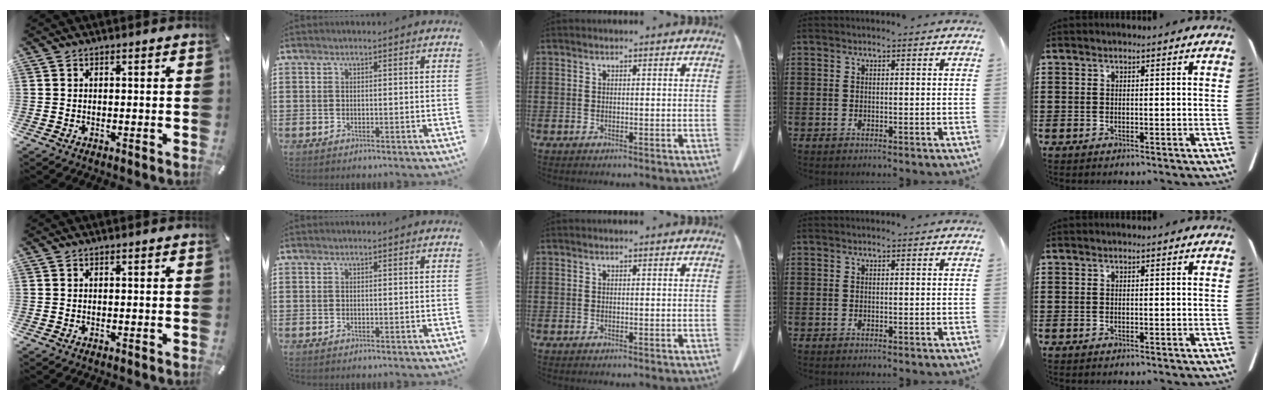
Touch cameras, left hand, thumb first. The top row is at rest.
{}